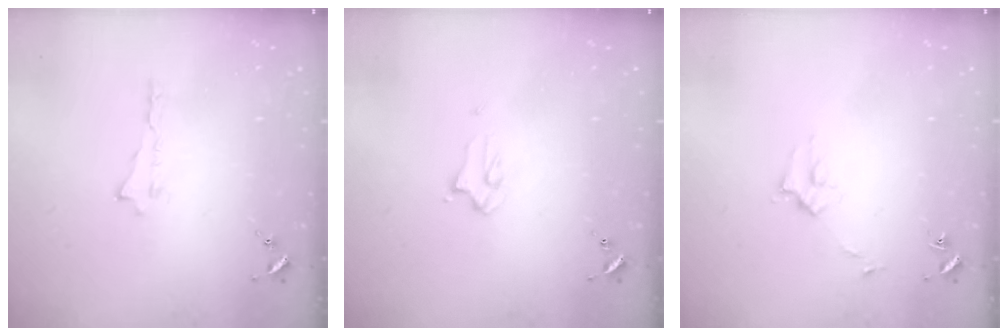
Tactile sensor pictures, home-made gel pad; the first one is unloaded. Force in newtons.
{"total": 2.2, "press": 2.2, "slide": 0.2}
{"total": 2.7, "press": 2.7, "slide": 0.3}